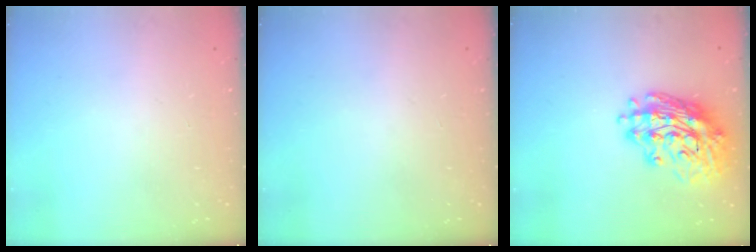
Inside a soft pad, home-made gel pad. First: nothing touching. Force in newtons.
{"total": 0.0}
{"total": 18.1, "press": 17.6, "slide": 4.0}